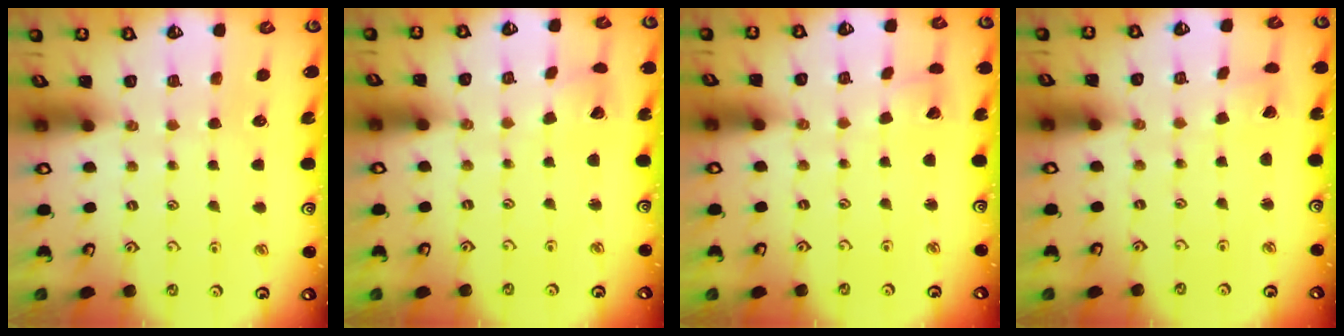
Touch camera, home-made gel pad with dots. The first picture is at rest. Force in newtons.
{"total": 2.8, "press": 2.8, "slide": 0.4}
{"total": 3.0, "press": 2.9, "slide": 0.4}
{"total": 1.9, "press": 1.9, "slide": 0.0}